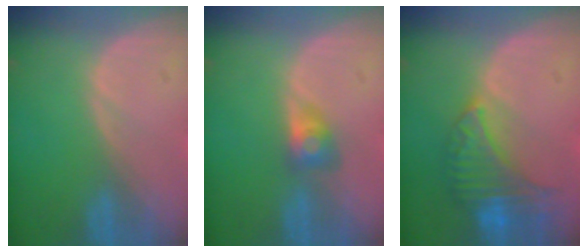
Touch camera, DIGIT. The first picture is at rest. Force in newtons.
{"total": 3.1, "press": 2.7, "slide": 1.5}
{"total": 7.9, "press": 7.4, "slide": 2.8}